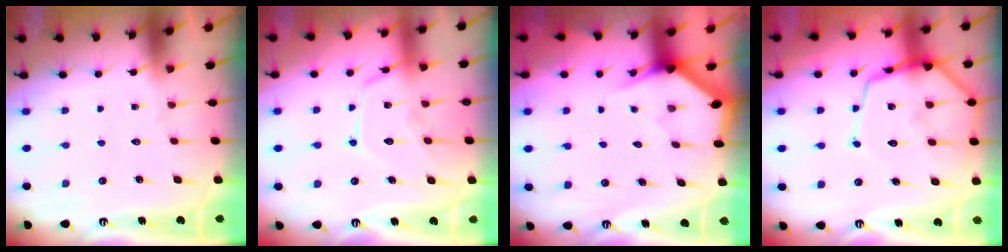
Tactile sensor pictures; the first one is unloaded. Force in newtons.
{"total": 13.1, "press": 13.0, "slide": 1.0}
{"total": 2.9, "press": 2.9, "slide": 0.1}
{"total": 15.5, "press": 15.5, "slide": 1.3}